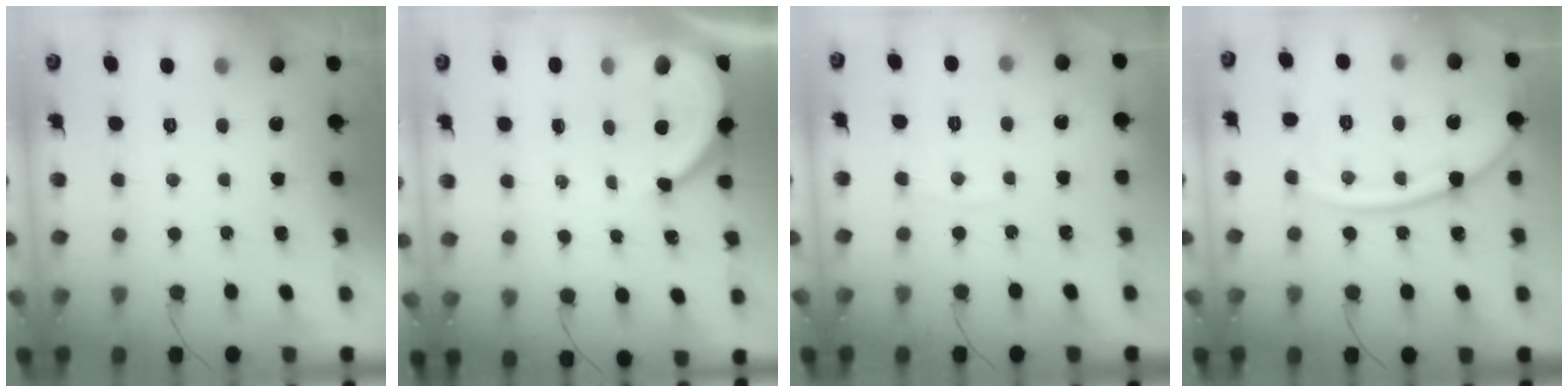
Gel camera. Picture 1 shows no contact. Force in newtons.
{"total": 8.6, "press": 8.6, "slide": 0.9}
{"total": 2.7, "press": 2.7, "slide": 0.3}
{"total": 15.5, "press": 15.4, "slide": 1.7}